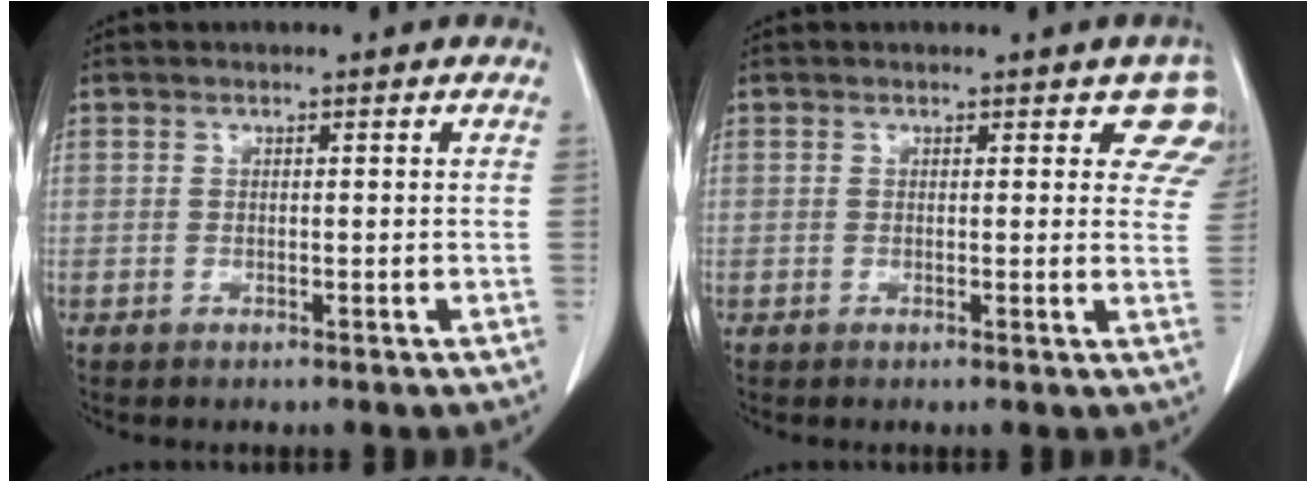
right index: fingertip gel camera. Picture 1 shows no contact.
{"total": 5.4, "force": [3.9, 2.6, 2.6], "torque": [-0.003, -0.010, 0.019]}